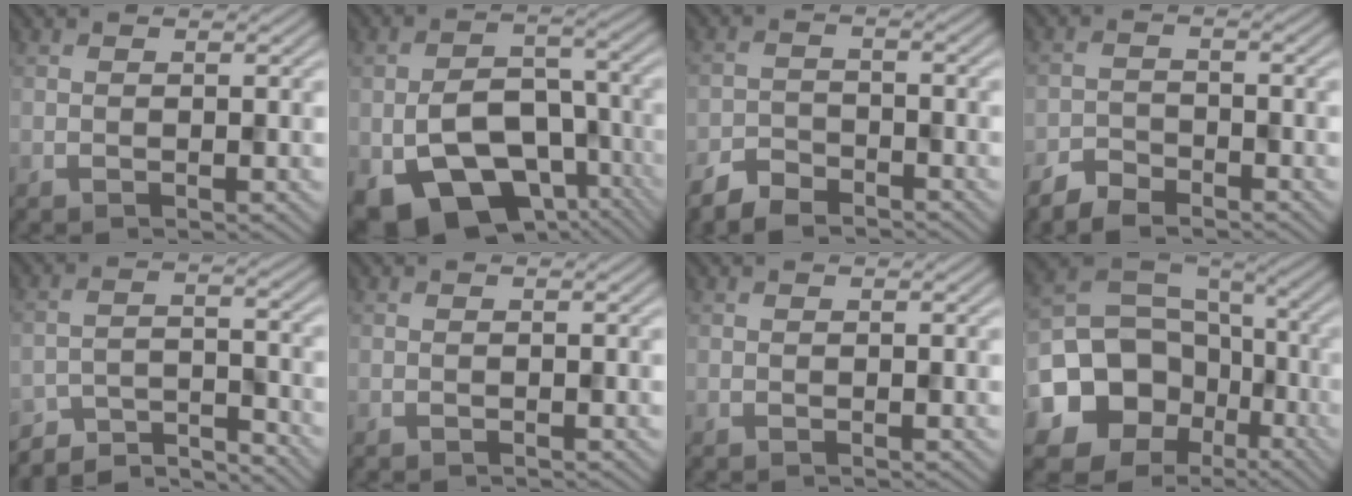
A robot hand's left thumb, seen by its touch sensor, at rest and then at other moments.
{"total": 13.3, "force": [-5.8, 8.4, 8.5], "torque": [-0.161, -0.031, -0.093]}
{"total": 4.3, "force": [-3.7, 1.5, 1.5], "torque": [-0.025, -0.004, -0.079]}
{"total": 3.5, "force": [-3.1, 1.2, 1.1], "torque": [-0.021, -0.002, -0.067]}
{"total": 6.4, "force": [-6.1, 1.1, 1.5], "torque": [-0.029, 0.000, -0.110]}
{"total": 0.0}
{"total": 0.0}
{"total": 17.6, "force": [-6.1, 14.8, 7.2], "torque": [-0.166, -0.048, -0.116]}